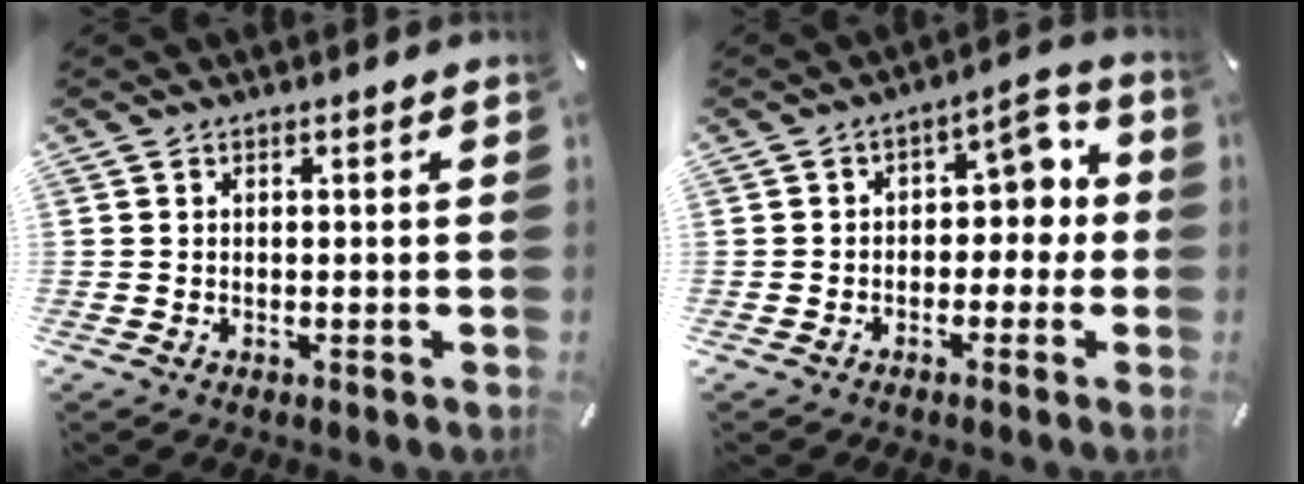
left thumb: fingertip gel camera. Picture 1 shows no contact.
{"total": 6.9, "force": [0.2, 4.8, 4.9], "torque": [-0.056, -0.002, -0.008]}